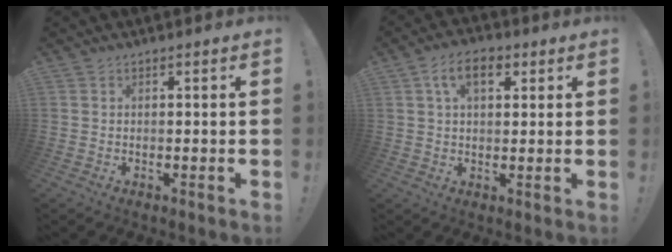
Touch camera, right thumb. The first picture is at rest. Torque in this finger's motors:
{"motor_torque": [0.05, 0.05, 0.42, 0.42, 0.12]}